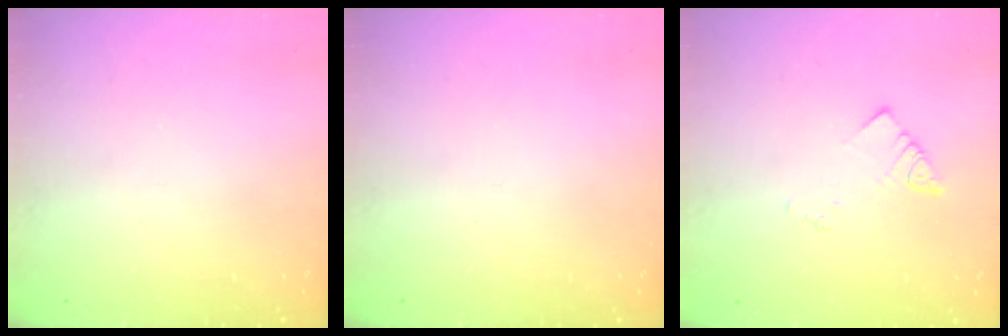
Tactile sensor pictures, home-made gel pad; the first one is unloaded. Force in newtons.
{"total": 0.0}
{"total": 3.7, "press": 3.7, "slide": 0.5}